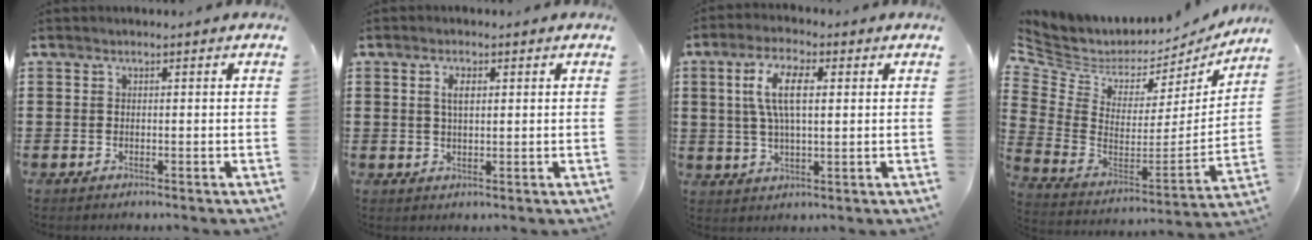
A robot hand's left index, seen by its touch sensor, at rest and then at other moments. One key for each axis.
{"total": 2.0, "fx": 0.6, "fy": 0.8, "fz": 1.7, "tx": -0.037, "ty": 0.005, "tz": 0.009}
{"total": 7.8, "fx": 1.6, "fy": 3.3, "fz": 6.9, "tx": -0.152, "ty": 0.008, "tz": 0.021}
{"total": 4.1, "fx": 2.9, "fy": 2.7, "fz": 1.0, "tx": -0.054, "ty": -0.042, "tz": 0.046}